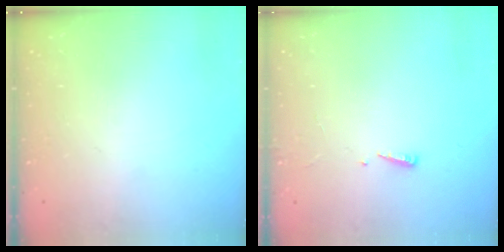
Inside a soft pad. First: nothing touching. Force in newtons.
{"total": 2.4, "press": 2.4, "slide": 0.2}